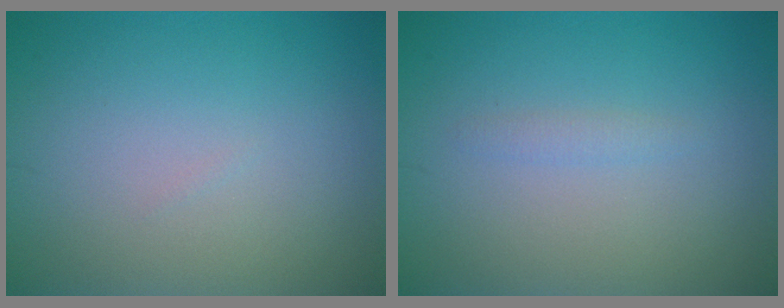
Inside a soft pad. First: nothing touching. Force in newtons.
{"total": 0.8, "press": 0.8, "slide": 0.0}